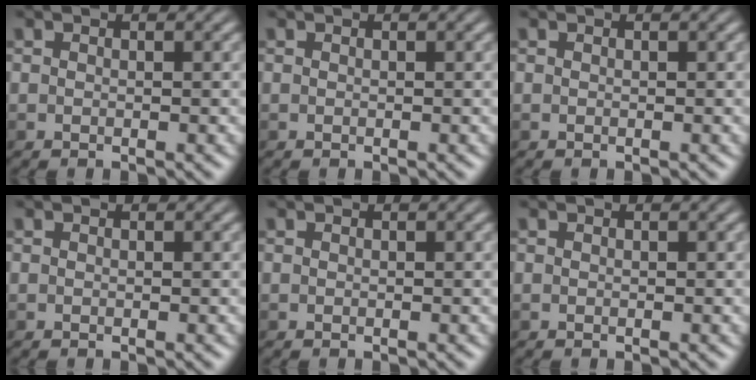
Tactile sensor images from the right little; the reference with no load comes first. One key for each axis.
{"total": 0.0}
{"total": 0.0}
{"total": 0.0}
{"total": 0.0}
{"total": 0.0}